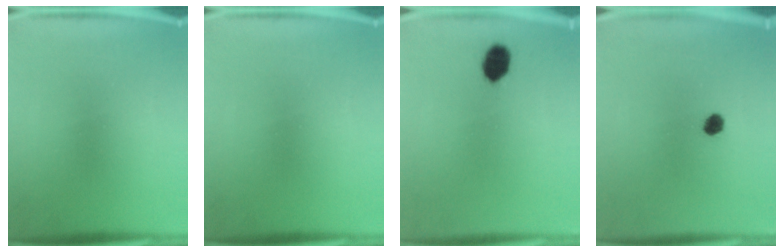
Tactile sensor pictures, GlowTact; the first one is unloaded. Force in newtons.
{"total": 0.0}
{"total": 5.8}
{"total": 2.5}